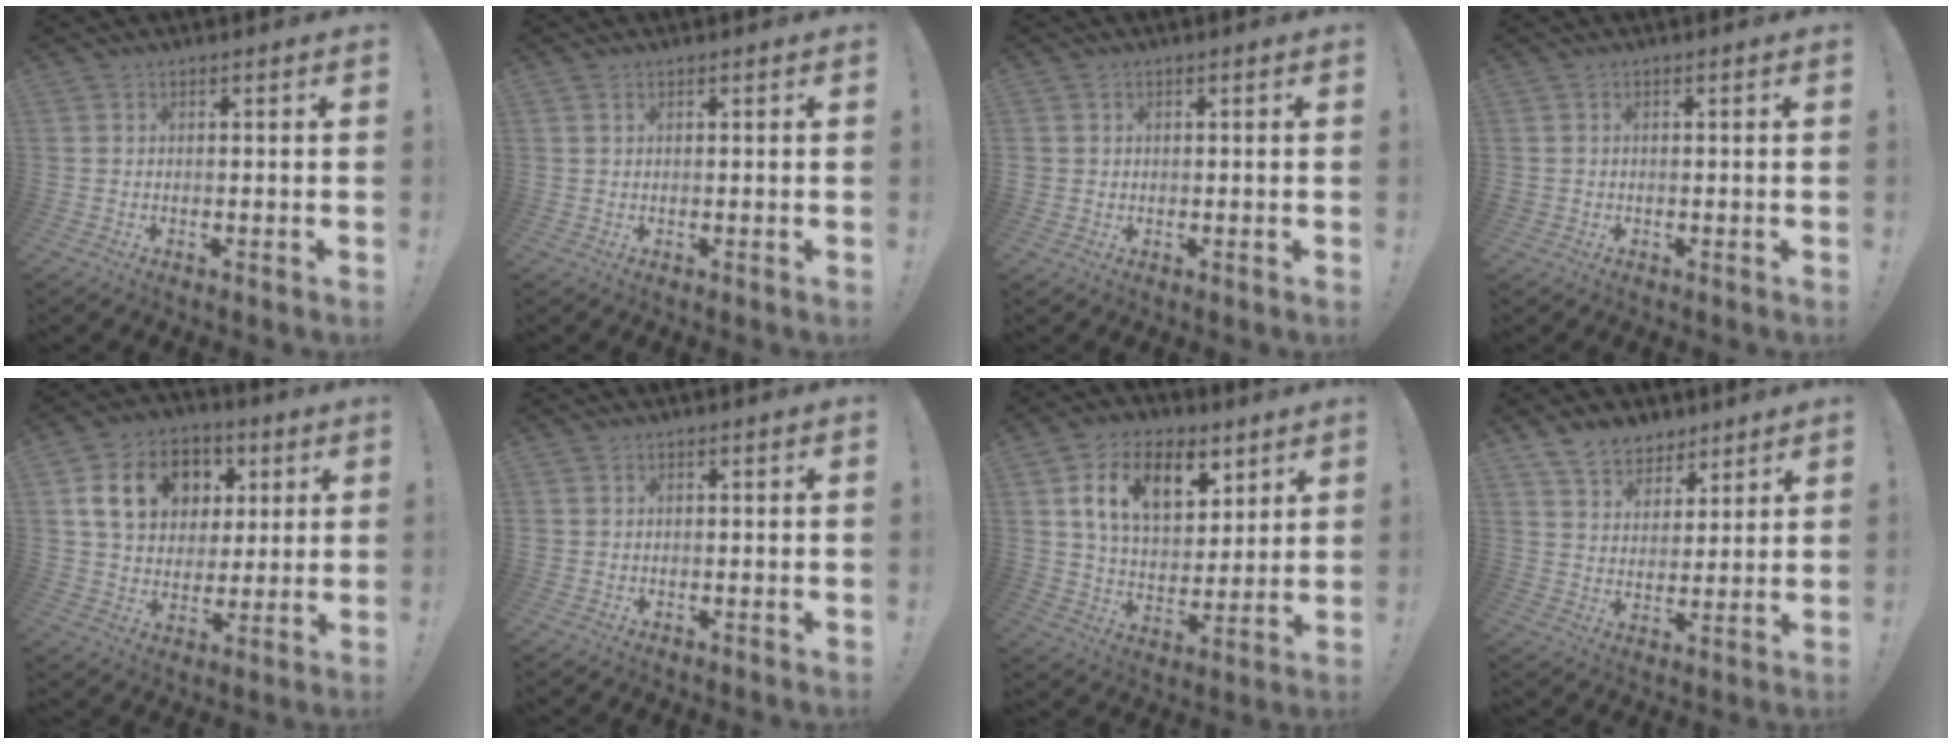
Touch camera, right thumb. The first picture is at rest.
{"total": 0.9, "force": [0.5, 0.5, 0.5], "torque": [-0.017, 0.004, 0.011]}
{"total": 1.4, "force": [0.5, 1.3, 0.2], "torque": [0.003, -0.003, 0.008]}
{"total": 0.9, "force": [-0.2, 0.9, 0.2], "torque": [-0.003, 0.001, -0.004]}
{"total": 16.4, "force": [5.8, 12.9, 8.4], "torque": [-0.123, -0.011, 0.118]}
{"total": 1.2, "force": [0.5, 1.1, 0.2], "torque": [0.004, -0.002, 0.008]}
{"total": 16.5, "force": [7.7, 10.6, 10.1], "torque": [-0.155, -0.030, 0.141]}
{"total": 9.5, "force": [7.1, 6.0, 2.1], "torque": [-0.043, -0.049, 0.141]}